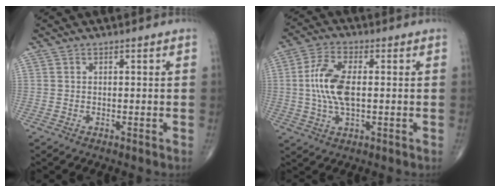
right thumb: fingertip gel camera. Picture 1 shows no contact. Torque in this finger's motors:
{"motor_torque": [1.34, 2.09, 0.64, -0.58, 0.14]}